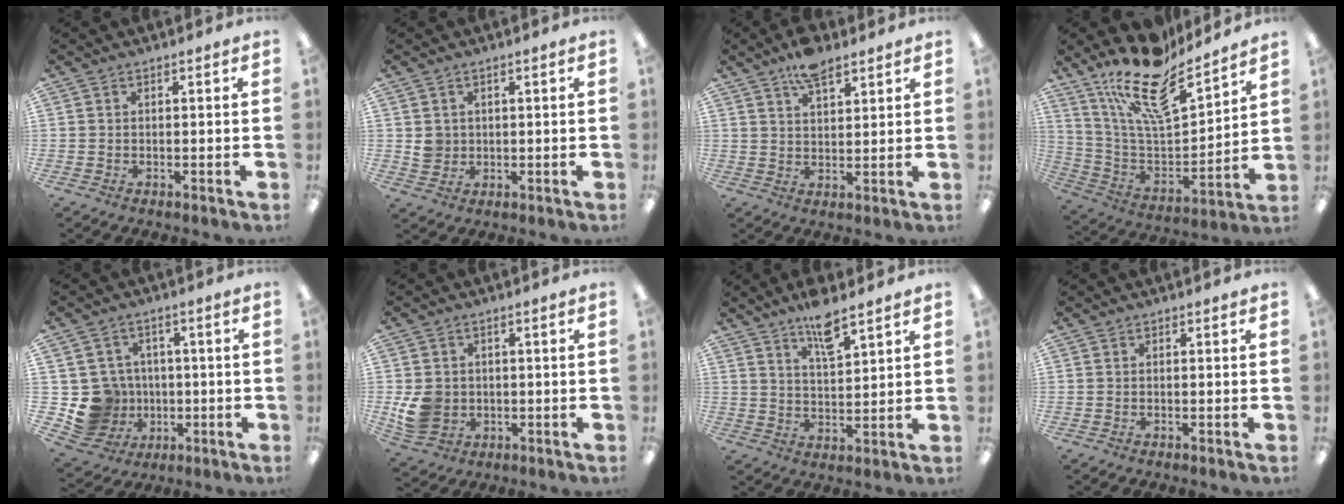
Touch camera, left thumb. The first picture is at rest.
{"total": 3.4, "force": [1.0, 3.2, 0.7], "torque": [-0.011, 0.001, 0.019]}
{"total": 6.6, "force": [5.1, 2.4, 3.4], "torque": [-0.052, -0.025, 0.088]}
{"total": 19.2, "force": [15.0, 6.4, 10.1], "torque": [-0.188, -0.107, 0.264]}
{"total": 11.1, "force": [-1.3, 10.8, 2.4], "torque": [-0.081, 0.012, -0.007]}
{"total": 7.2, "force": [-0.3, 6.5, 3.1], "torque": [-0.065, 0.011, -0.001]}
{"total": 7.4, "force": [5.8, 1.8, 4.3], "torque": [-0.075, -0.032, 0.100]}
{"total": 0.0}